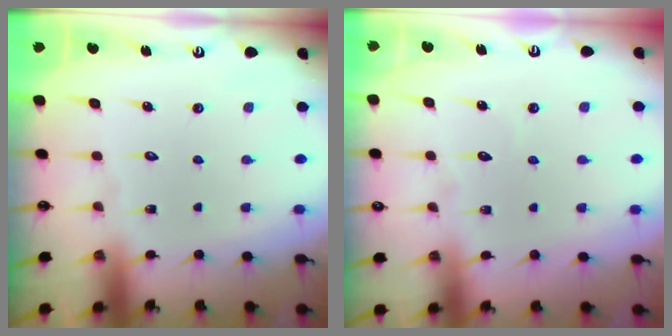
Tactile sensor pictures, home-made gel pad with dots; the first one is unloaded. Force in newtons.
{"total": 2.5, "press": 2.5, "slide": 0.2}